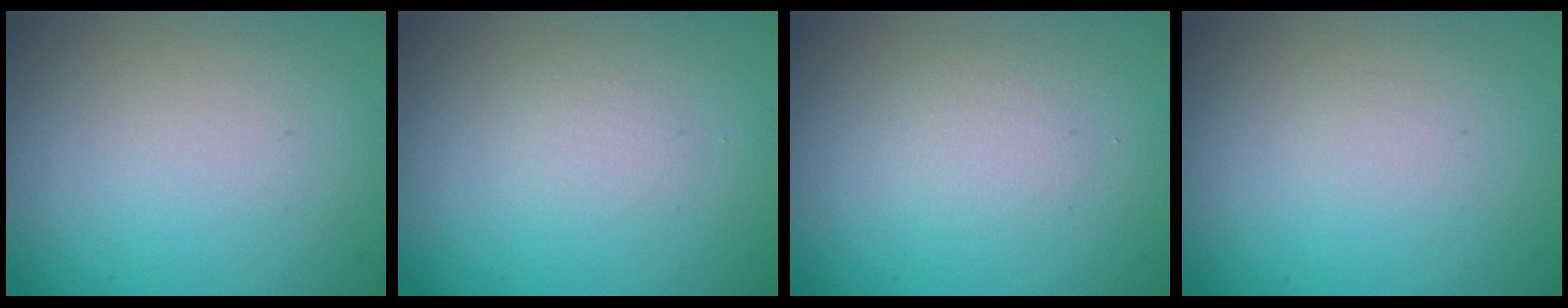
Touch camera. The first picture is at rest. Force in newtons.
{"total": 0.7, "press": 0.7, "slide": 0.0}
{"total": 1.1, "press": 1.1, "slide": 0.1}
{"total": 0.0}